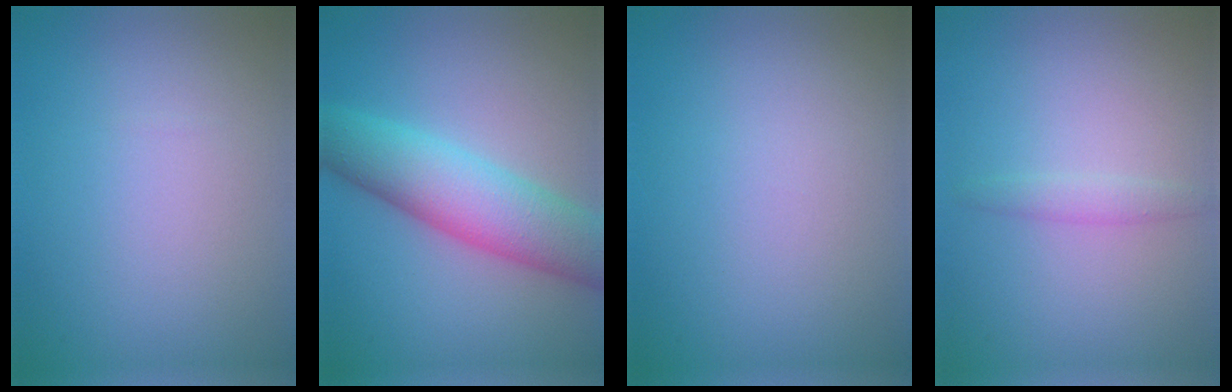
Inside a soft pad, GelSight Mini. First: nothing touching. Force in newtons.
{"total": 7.6, "press": 7.6, "slide": 0.3}
{"total": 0.0}
{"total": 1.2, "press": 1.2, "slide": 0.1}